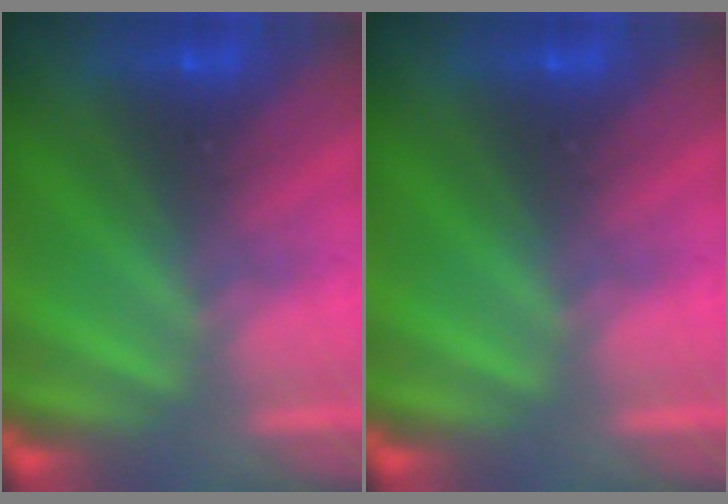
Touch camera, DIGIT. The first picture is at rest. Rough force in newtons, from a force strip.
{"total": 0.0}